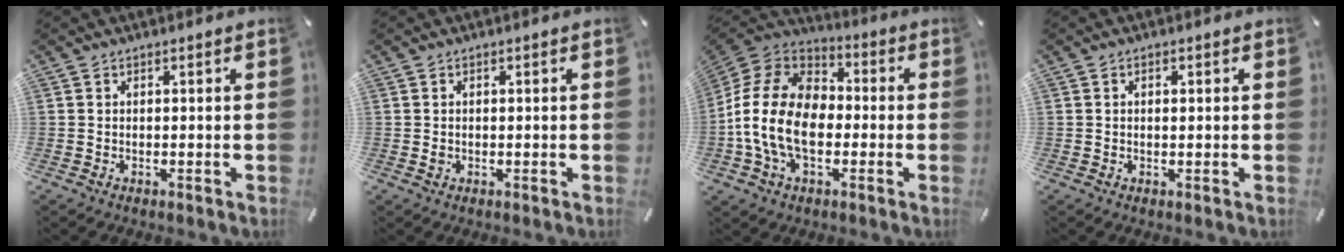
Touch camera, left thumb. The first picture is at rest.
{"total": 1.0, "force": [-0.1, 0.7, 0.6], "torque": [-0.012, 0.002, -0.003]}
{"total": 17.2, "force": [-4.6, 11.9, 11.5], "torque": [-0.250, 0.041, -0.088]}
{"total": 1.1, "force": [0.1, 0.7, 0.9], "torque": [-0.019, 0.004, 0.000]}